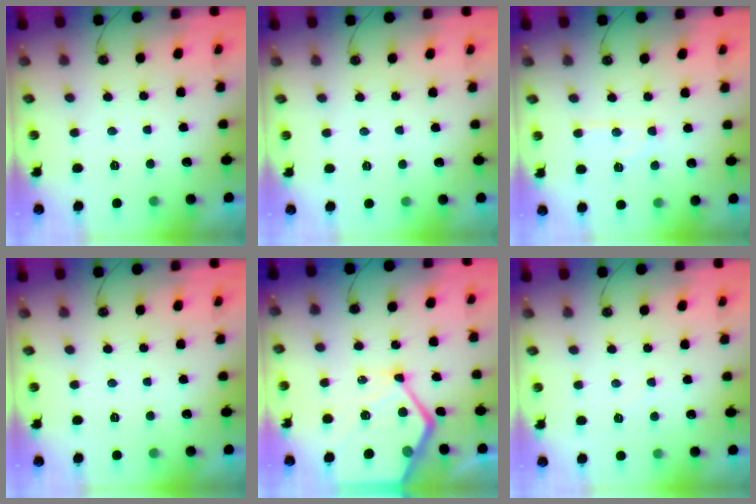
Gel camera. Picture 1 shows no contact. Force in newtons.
{"total": 1.7, "press": 1.7, "slide": 0.3}
{"total": 6.9, "press": 6.9, "slide": 0.5}
{"total": 0.0}
{"total": 17.0, "press": 16.9, "slide": 1.5}
{"total": 5.2, "press": 5.2, "slide": 0.4}